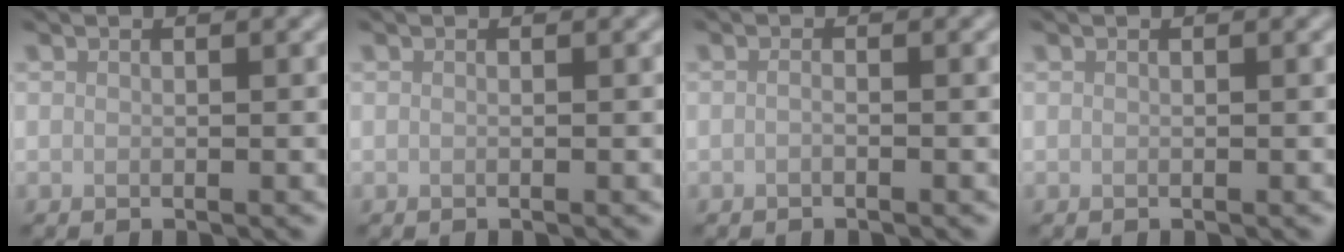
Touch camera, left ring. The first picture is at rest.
{"total": 0.0}
{"total": 0.6, "force": [-0.3, 0.1, 0.4], "torque": [-0.008, -0.001, -0.006]}
{"total": 0.0}